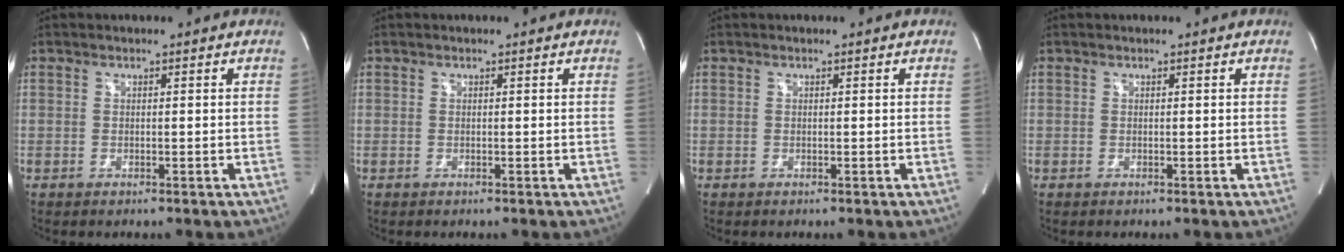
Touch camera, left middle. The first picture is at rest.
{"total": 0.0}
{"total": 0.0}
{"total": 0.0}